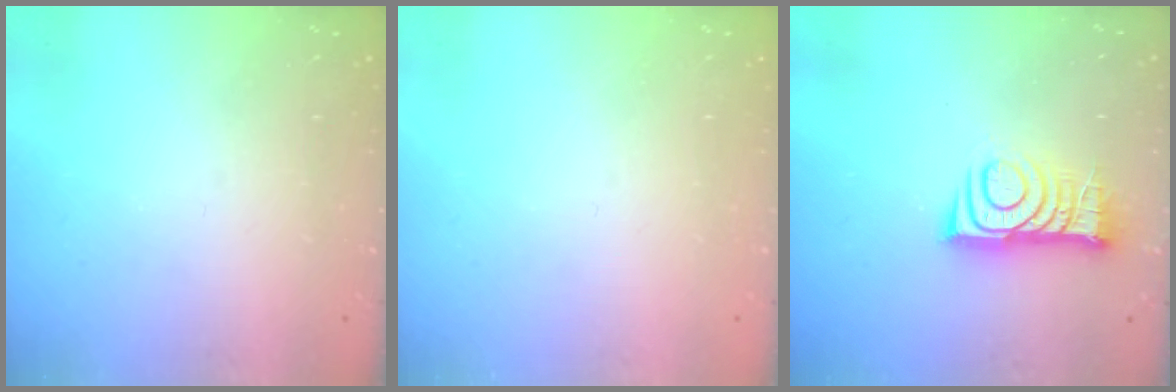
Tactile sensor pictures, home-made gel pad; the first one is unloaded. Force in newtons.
{"total": 0.0}
{"total": 10.8, "press": 10.8, "slide": 0.9}